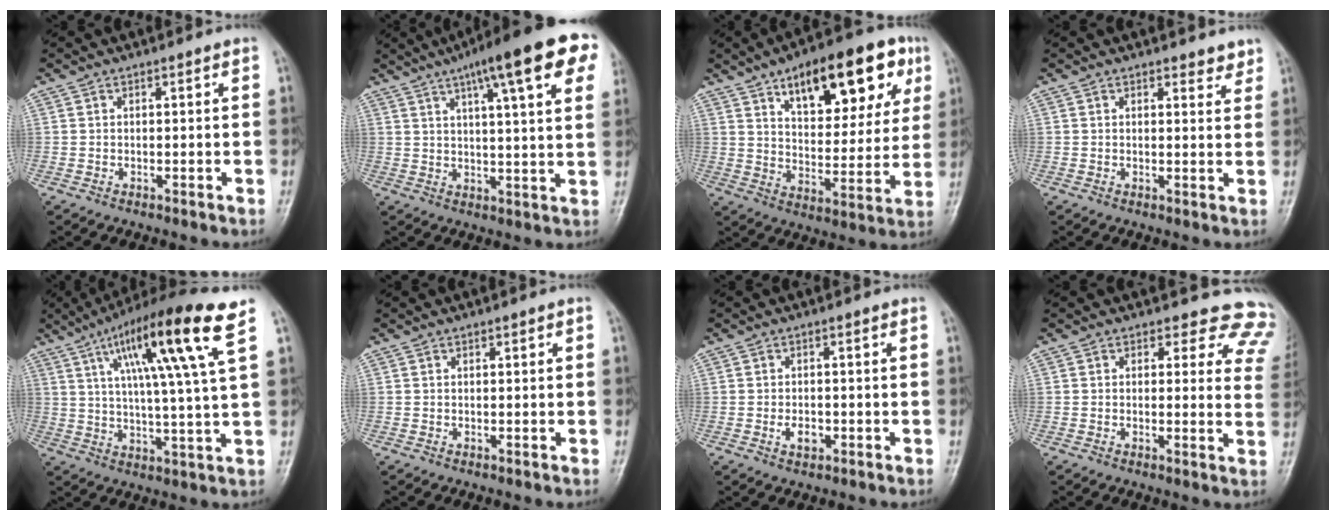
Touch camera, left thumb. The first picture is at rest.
{"total": 19.7, "force": [10.2, 3.9, 16.3], "torque": [-0.222, 0.002, 0.136]}
{"total": 21.6, "force": [10.7, 9.7, 16.1], "torque": [-0.180, -0.020, 0.160]}
{"total": 2.5, "force": [2.1, 1.1, 0.8], "torque": [0.011, -0.013, 0.022]}
{"total": 18.2, "force": [8.3, 1.0, 16.1], "torque": [-0.263, -0.013, 0.132]}
{"total": 0.6, "force": [0.3, 0.3, 0.5], "torque": [-0.002, 0.001, 0.004]}
{"total": 2.6, "force": [-0.8, 1.7, 1.8], "torque": [-0.025, 0.002, -0.011]}
{"total": 11.6, "force": [10.4, 5.0, 1.4], "torque": [0.048, -0.071, 0.073]}